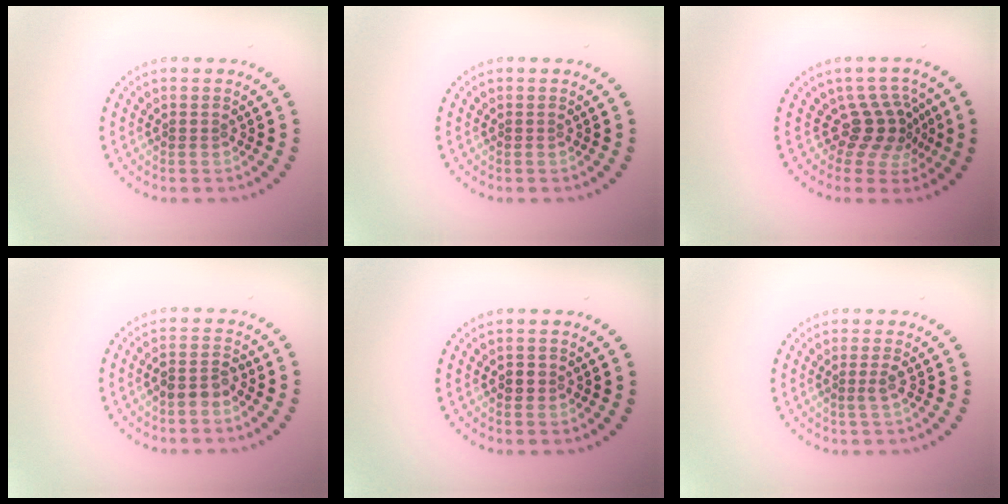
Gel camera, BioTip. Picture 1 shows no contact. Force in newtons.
{"total": 0.0}
{"total": 3.2, "press": 2.2, "slide": 2.4}
{"total": 2.0, "press": 1.8, "slide": 0.8}
{"total": 1.0, "press": 0.9, "slide": 0.5}
{"total": 1.2, "press": 0.9, "slide": 0.8}